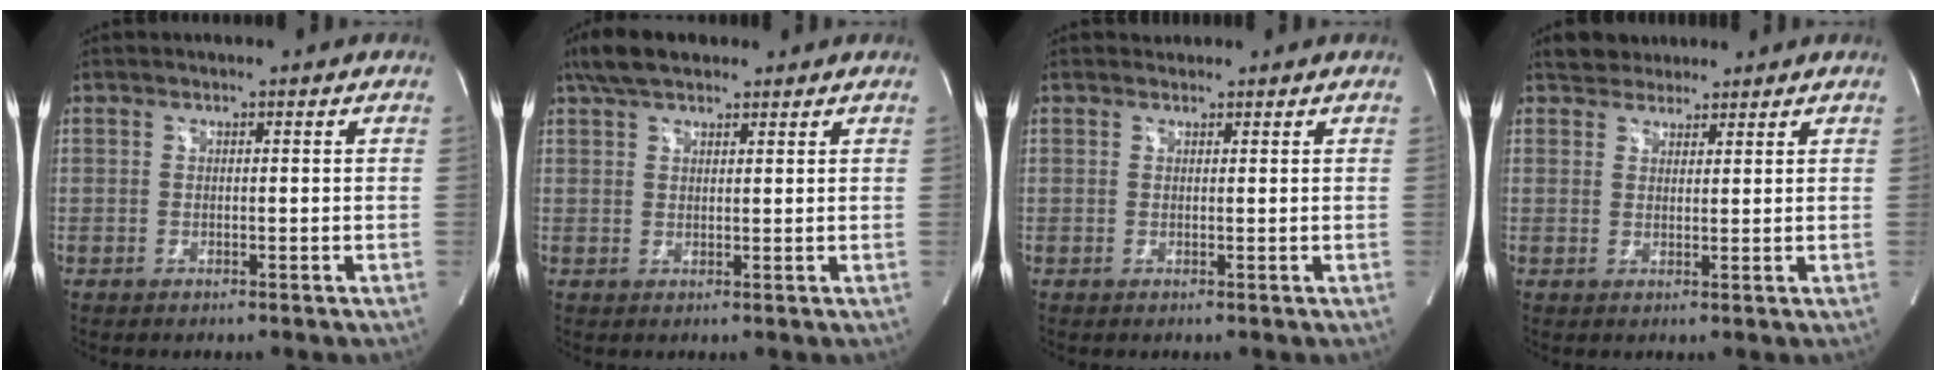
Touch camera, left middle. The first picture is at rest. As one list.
[{"total": 5.7, "force": [4.3, 2.2, 2.9], "torque": [-0.064, 0.023, 0.082]}, {"total": 0.8, "force": [0.7, 0.4, -0.2], "torque": [-0.003, 0.008, 0.011]}, {"total": 3.7, "force": [3.1, 1.9, 0.4], "torque": [-0.008, 0.017, 0.051]}]